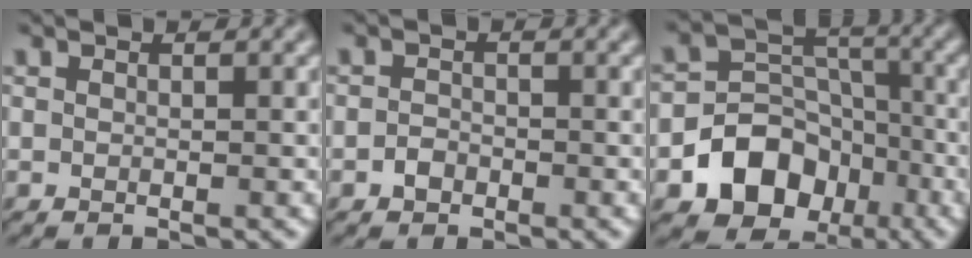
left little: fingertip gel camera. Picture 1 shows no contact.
{"total": 1.2, "force": [-0.8, 0.8, 0.3], "torque": [-0.004, 0.000, -0.018]}
{"total": 9.5, "force": [-4.6, 7.4, 3.7], "torque": [-0.043, -0.001, -0.106]}